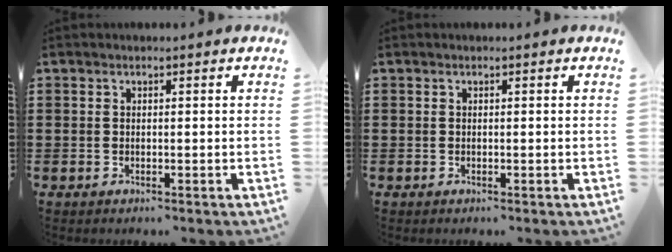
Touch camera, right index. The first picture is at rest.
{"total": 0.0}